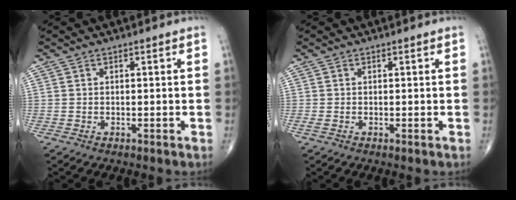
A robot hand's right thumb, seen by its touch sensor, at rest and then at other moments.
{"total": 0.7, "force": [-0.1, 0.2, 0.6], "torque": [-0.016, -0.001, -0.002]}